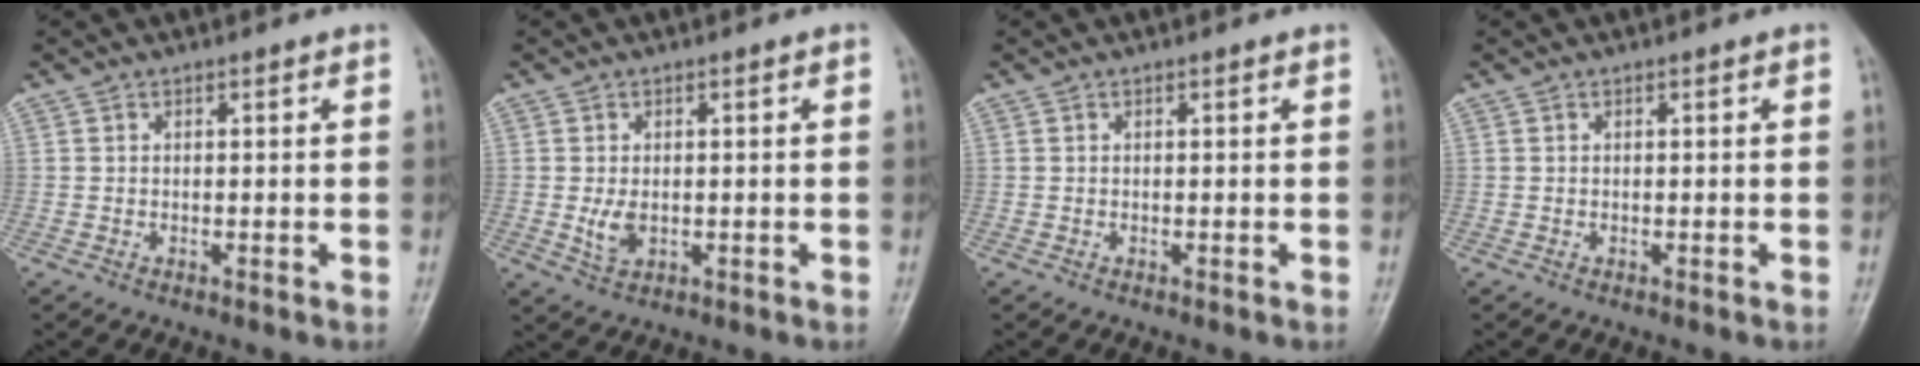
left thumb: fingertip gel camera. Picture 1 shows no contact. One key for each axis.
{"total": 3.1, "fx": -0.3, "fy": 2.1, "fz": 2.3, "tx": -0.040, "ty": -0.004, "tz": -0.001}
{"total": 0.0}
{"total": 0.0}